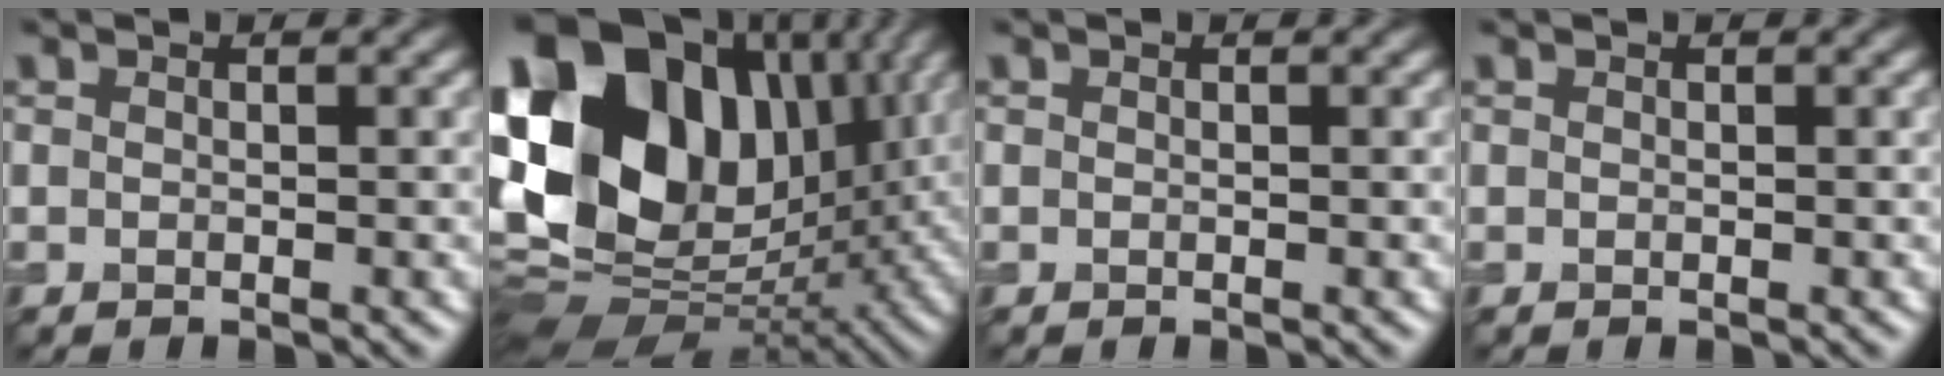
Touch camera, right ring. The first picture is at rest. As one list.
[{"total": 20.0, "force": [5.1, 14.2, 13.2], "torque": [-0.276, 0.021, 0.093]}, {"total": 0.0}, {"total": 0.0}]